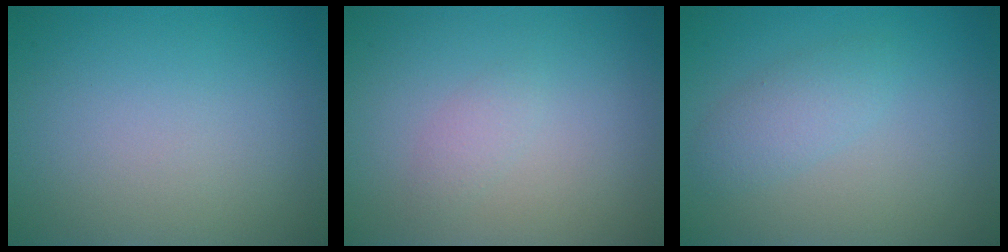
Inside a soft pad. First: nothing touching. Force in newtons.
{"total": 1.0, "press": 1.0, "slide": 0.0}
{"total": 2.1, "press": 2.1, "slide": 0.1}